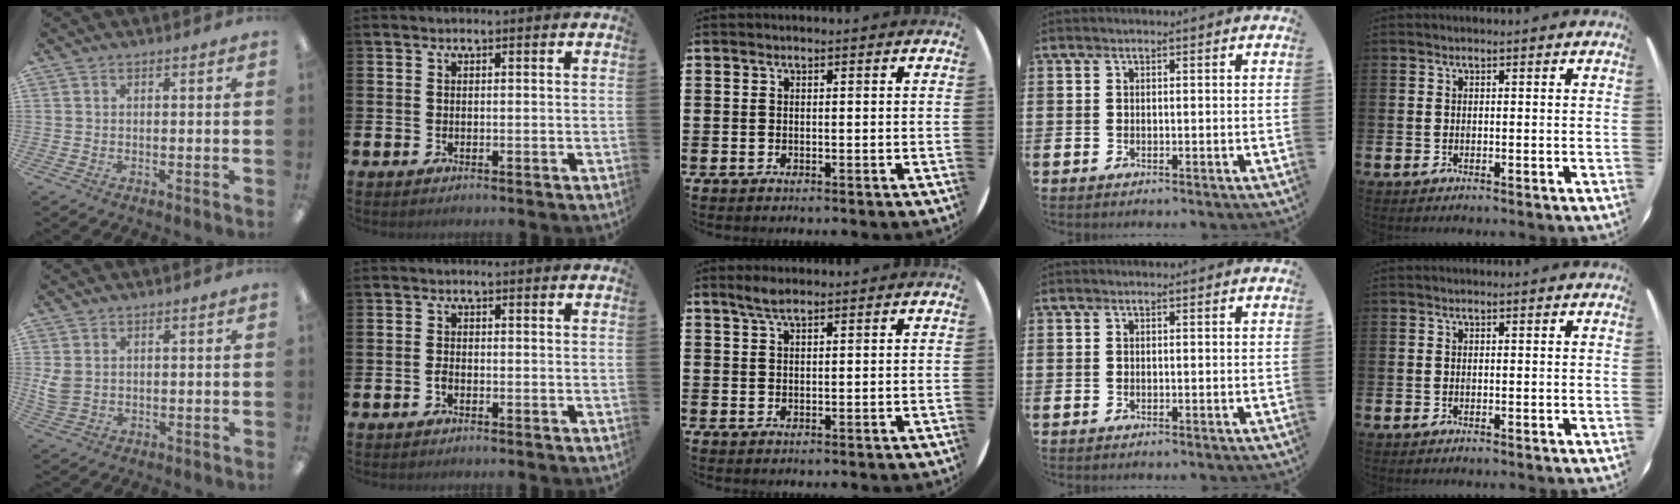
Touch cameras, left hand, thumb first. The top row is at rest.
{"thumb": {"total": 3.8, "force": [1.1, 3.0, 2.1], "torque": [-0.040, -0.002, 0.020]}, "index": {"total": 1.0, "force": [-0.6, 0.5, 0.6], "torque": [-0.008, -0.002, -0.013]}, "middle": {"total": 2.3, "force": [1.8, 0.5, 1.3], "torque": [-0.027, 0.006, 0.032]}}